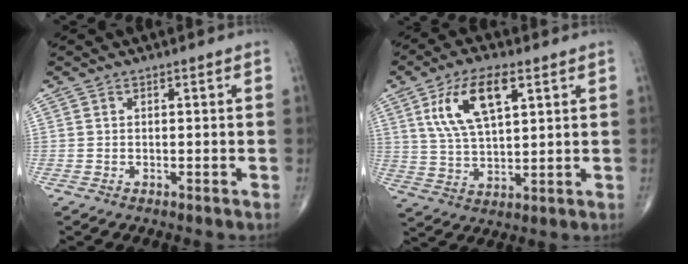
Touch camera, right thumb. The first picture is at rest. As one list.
[{"total": 12.2, "force": [4.9, 5.1, 9.9], "torque": [-0.184, -0.008, 0.095]}]